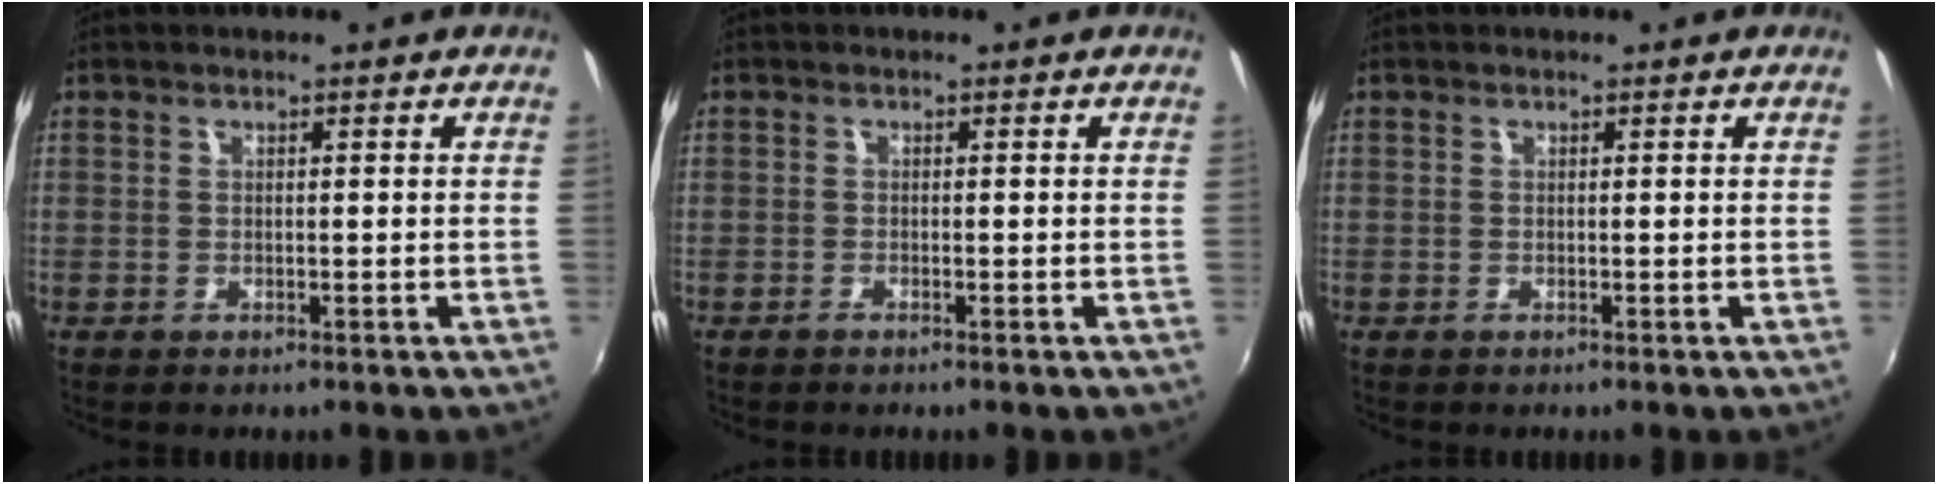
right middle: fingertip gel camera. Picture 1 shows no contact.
{"total": 0.5, "force": [-0.5, 0.0, 0.2], "torque": [-0.003, -0.001, -0.013]}
{"total": 0.0}